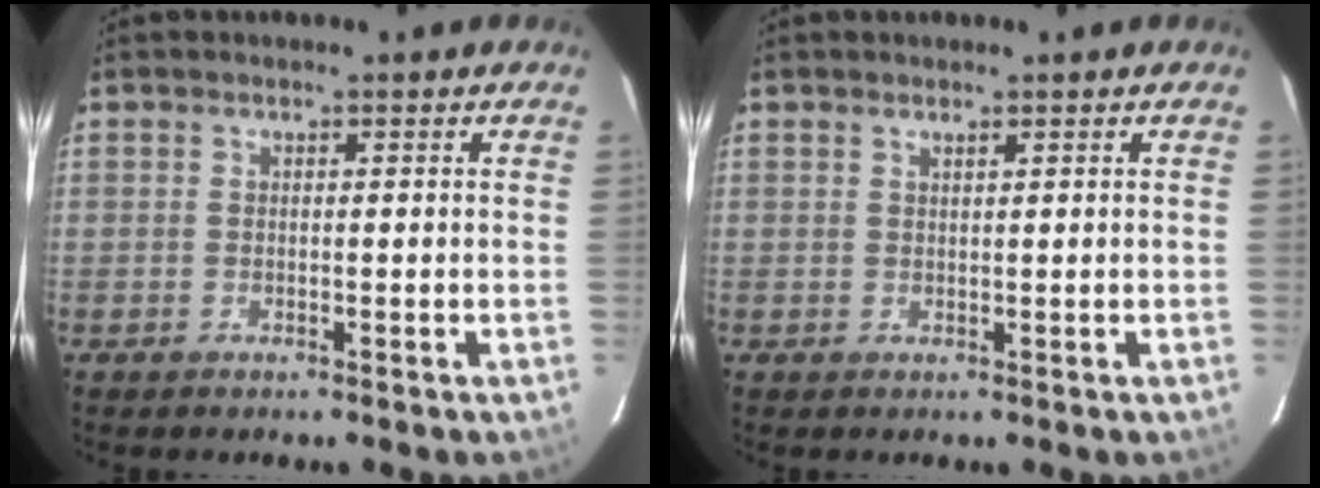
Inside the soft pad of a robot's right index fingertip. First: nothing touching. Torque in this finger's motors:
{"motor_torque": [-0.25, -0.01, -0.05, 0.00]}